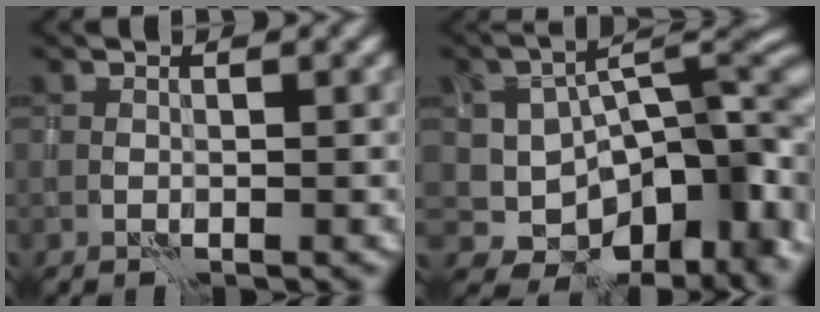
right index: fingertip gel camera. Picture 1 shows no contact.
{"total": 13.1, "force": [-3.2, 8.6, 9.3], "torque": [-0.129, -0.016, -0.043]}